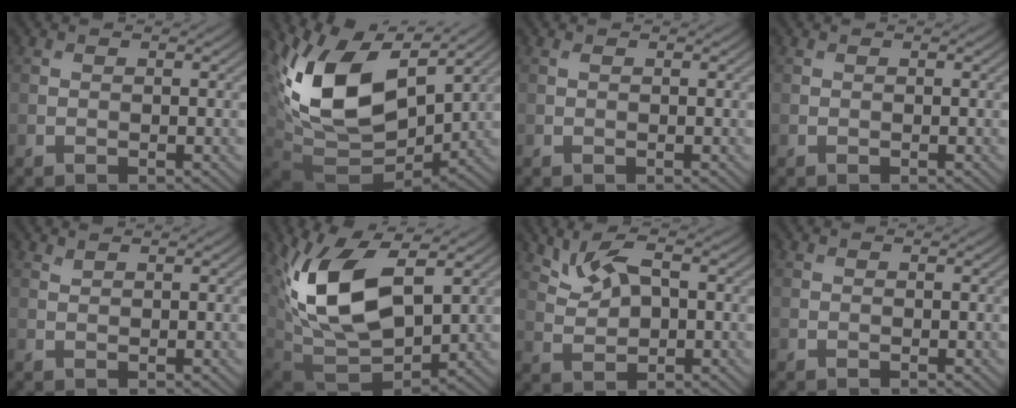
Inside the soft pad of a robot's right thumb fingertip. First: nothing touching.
{"total": 14.6, "force": [4.5, 8.6, 10.9], "torque": [-0.226, 0.000, 0.092]}
{"total": 0.0}
{"total": 0.0}
{"total": 0.6, "force": [0.6, 0.0, 0.1], "torque": [-0.002, 0.000, 0.014]}
{"total": 13.7, "force": [4.1, 7.4, 10.8], "torque": [-0.226, -0.008, 0.086]}
{"total": 5.2, "force": [2.4, 2.6, 3.8], "torque": [-0.087, 0.004, 0.046]}
{"total": 0.0}